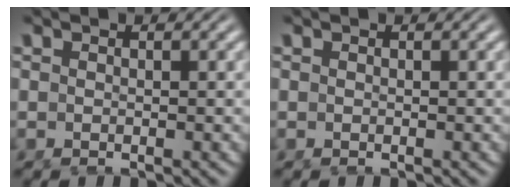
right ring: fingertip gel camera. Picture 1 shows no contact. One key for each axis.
{"total": 0.0}